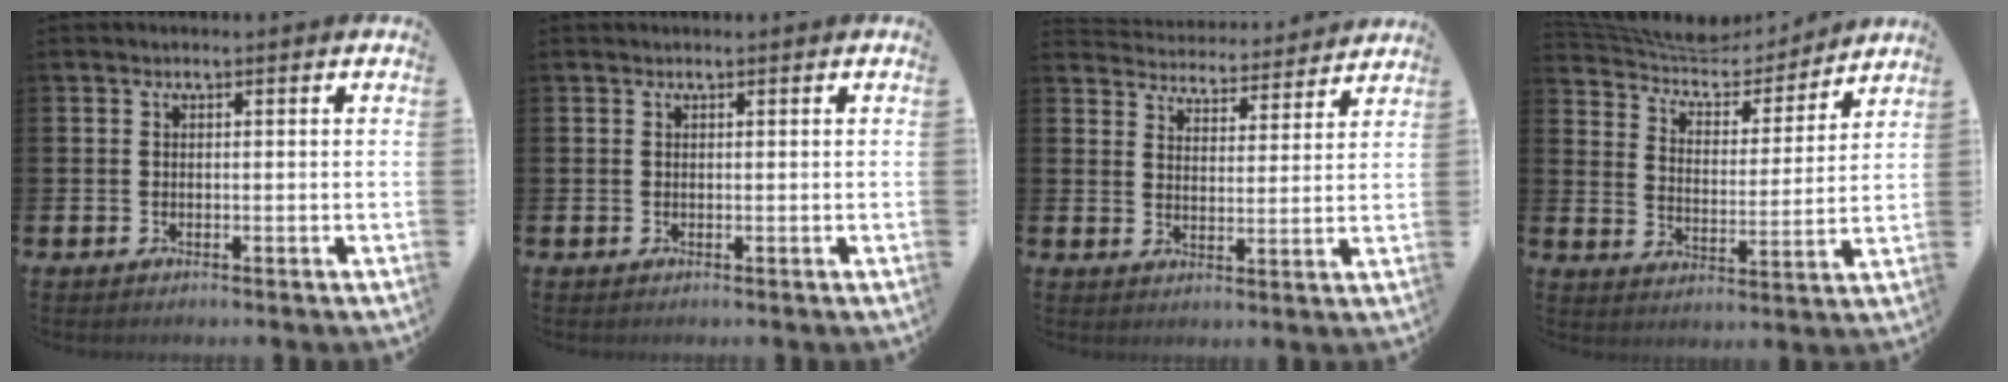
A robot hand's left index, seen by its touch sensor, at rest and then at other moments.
{"total": 0.0}
{"total": 4.9, "force": [4.8, 0.8, -0.4], "torque": [-0.010, -0.045, 0.081]}
{"total": 6.8, "force": [6.3, 2.2, 1.5], "torque": [-0.058, -0.050, 0.105]}